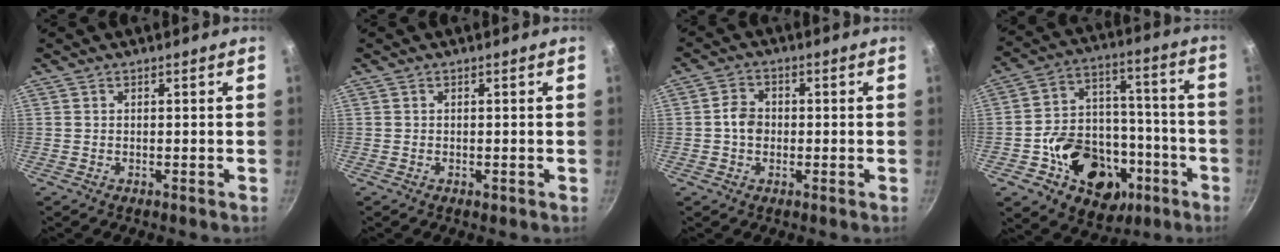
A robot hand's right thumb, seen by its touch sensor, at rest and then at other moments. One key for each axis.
{"total": 0.5, "fx": -0.2, "fy": 0.4, "fz": 0.3, "tx": -0.003, "ty": -0.001, "tz": -0.003}
{"total": 4.2, "fx": -0.4, "fy": 3.4, "fz": 2.4, "tx": -0.026, "ty": 0.016, "tz": -0.012}
{"total": 22.0, "fx": -8.1, "fy": 16.4, "fz": 12.2, "tx": -0.158, "ty": 0.065, "tz": -0.111}